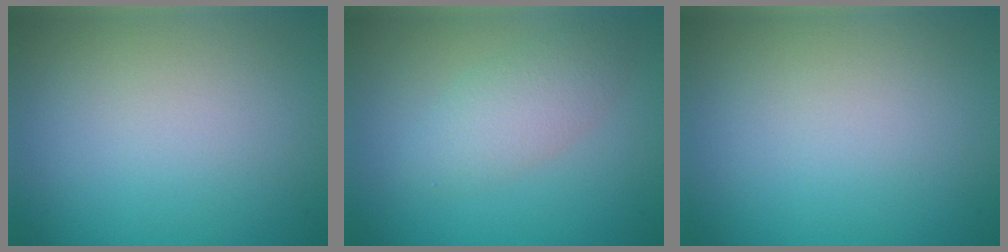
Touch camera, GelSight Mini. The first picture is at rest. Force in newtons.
{"total": 2.9, "press": 2.9, "slide": 0.1}
{"total": 0.0}